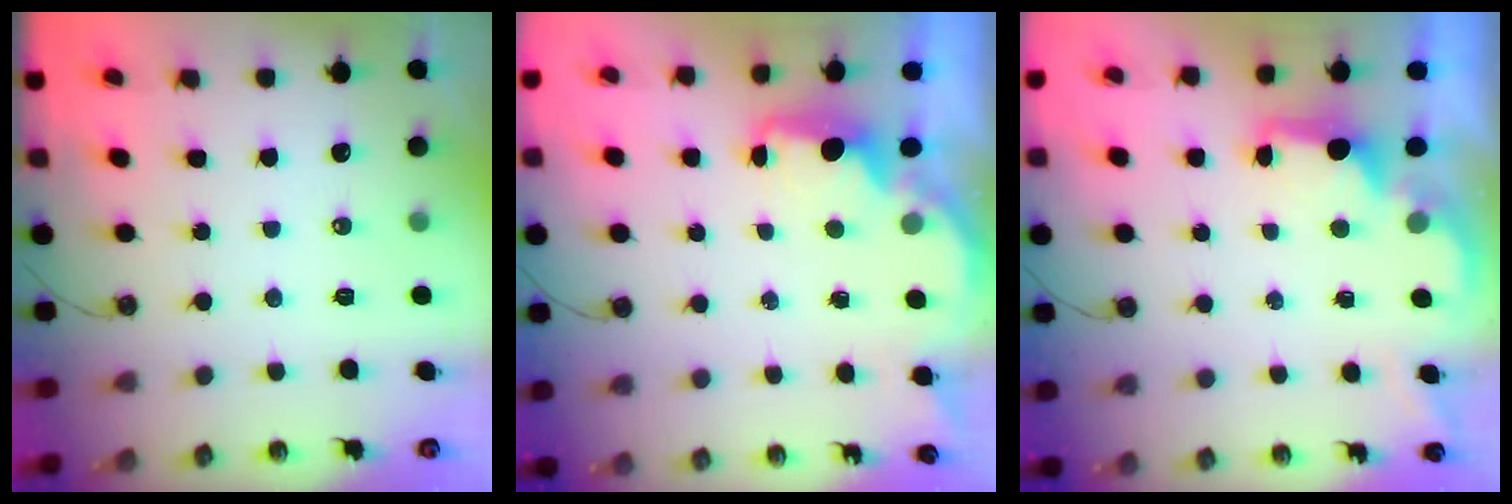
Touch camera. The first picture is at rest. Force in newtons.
{"total": 2.2, "press": 2.1, "slide": 0.8}
{"total": 2.1, "press": 1.9, "slide": 0.8}